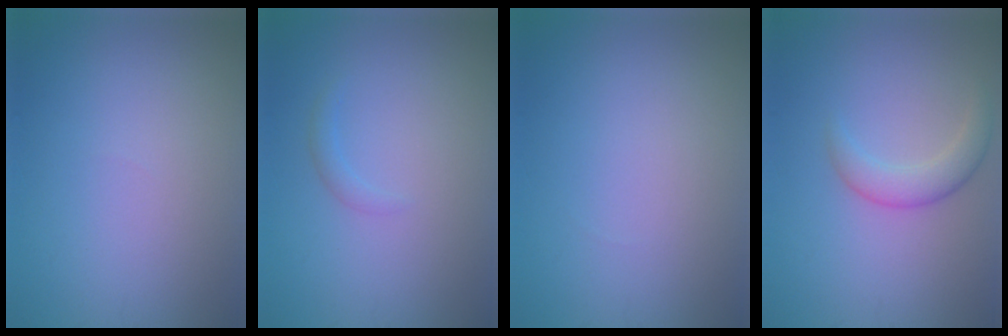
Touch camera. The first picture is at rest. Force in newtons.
{"total": 0.9, "press": 0.8, "slide": 0.1}
{"total": 0.0}
{"total": 2.6, "press": 2.6, "slide": 0.1}